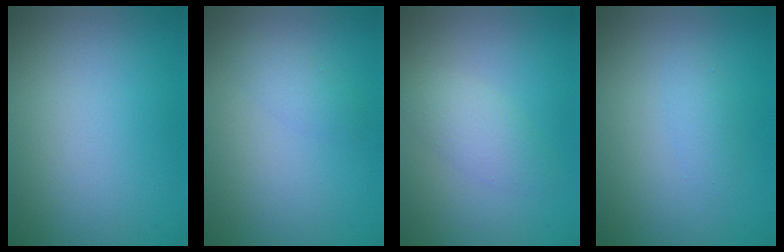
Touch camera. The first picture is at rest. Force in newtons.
{"total": 1.3, "press": 1.3, "slide": 0.0}
{"total": 2.2, "press": 2.2, "slide": 0.0}
{"total": 1.1, "press": 1.1, "slide": 0.1}